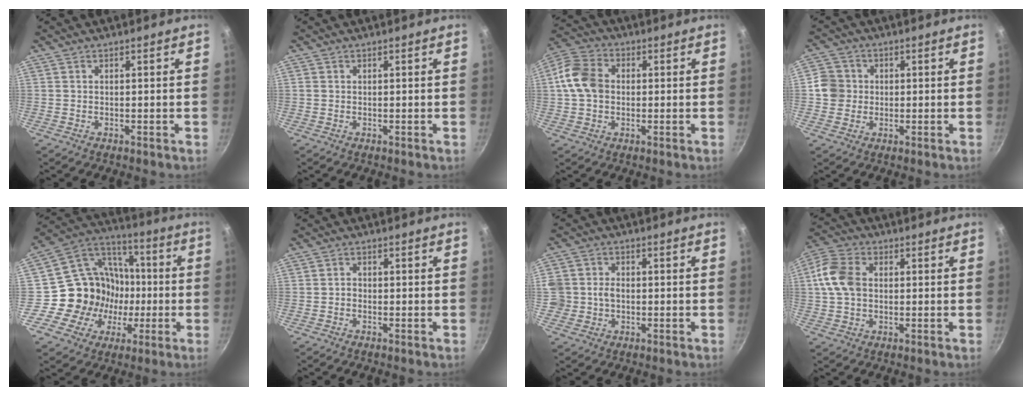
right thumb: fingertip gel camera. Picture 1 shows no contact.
{"total": 0.5, "force": [0.1, 0.5, 0.1], "torque": [-0.001, 0.002, 0.000]}
{"total": 9.8, "force": [0.5, 7.5, 6.3], "torque": [-0.106, 0.018, -0.005]}
{"total": 5.3, "force": [0.1, 5.1, 1.4], "torque": [0.008, 0.009, -0.009]}
{"total": 18.2, "force": [-2.7, 16.8, 6.4], "torque": [-0.068, 0.035, -0.043]}
{"total": 1.2, "force": [-0.5, 1.0, 0.6], "torque": [-0.007, 0.007, -0.010]}
{"total": 5.7, "force": [-0.8, 5.1, 2.4], "torque": [-0.025, 0.015, -0.018]}
{"total": 9.4, "force": [0.8, 6.8, 6.5], "torque": [-0.121, 0.016, 0.003]}